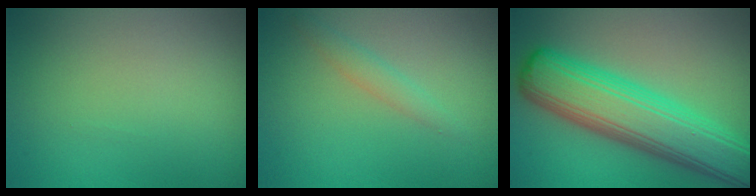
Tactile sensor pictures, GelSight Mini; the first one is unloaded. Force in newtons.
{"total": 1.5, "press": 1.5, "slide": 0.0}
{"total": 9.7, "press": 9.7, "slide": 0.2}